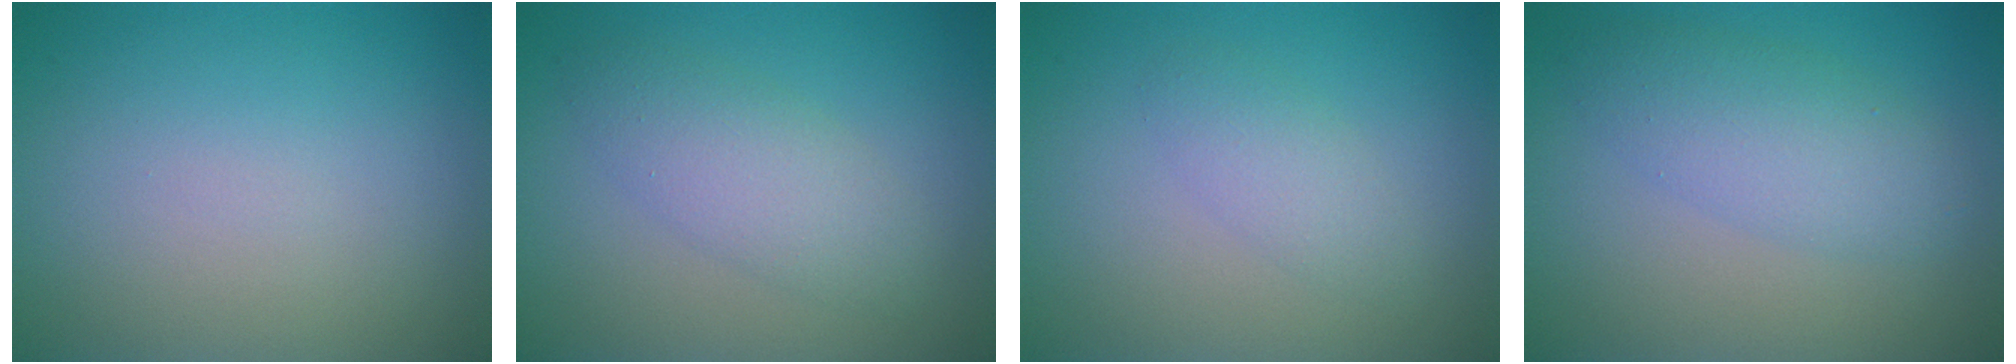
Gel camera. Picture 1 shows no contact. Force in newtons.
{"total": 3.4, "press": 3.4, "slide": 0.1}
{"total": 1.9, "press": 1.9, "slide": 0.2}
{"total": 3.9, "press": 3.9, "slide": 0.1}